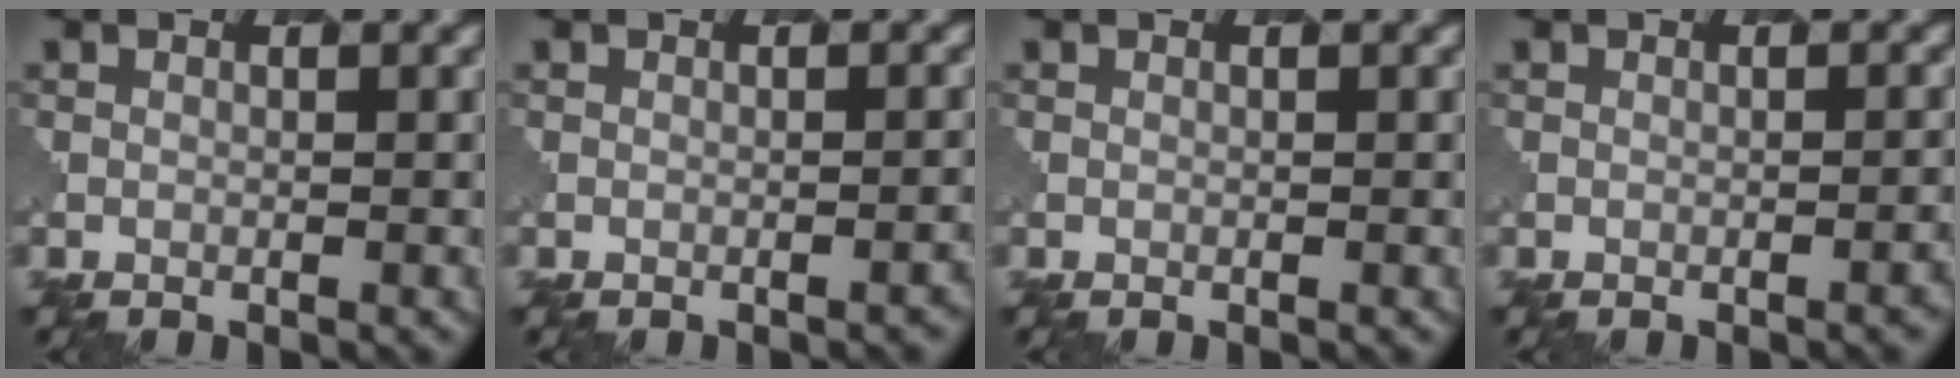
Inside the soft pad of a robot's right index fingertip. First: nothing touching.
{"total": 1.5, "force": [-0.9, 0.4, 1.0], "torque": [-0.002, 0.004, -0.013]}
{"total": 0.0}
{"total": 1.6, "force": [-0.9, 0.5, 1.3], "torque": [-0.005, 0.004, -0.011]}